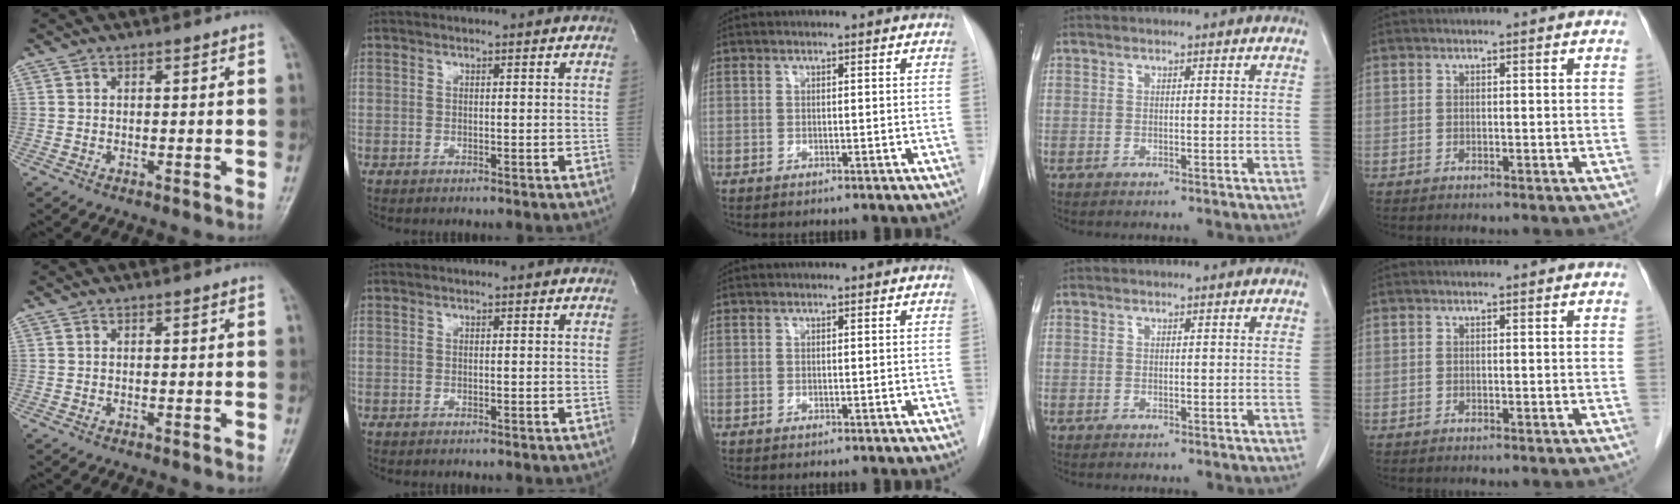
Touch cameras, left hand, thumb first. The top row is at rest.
{}